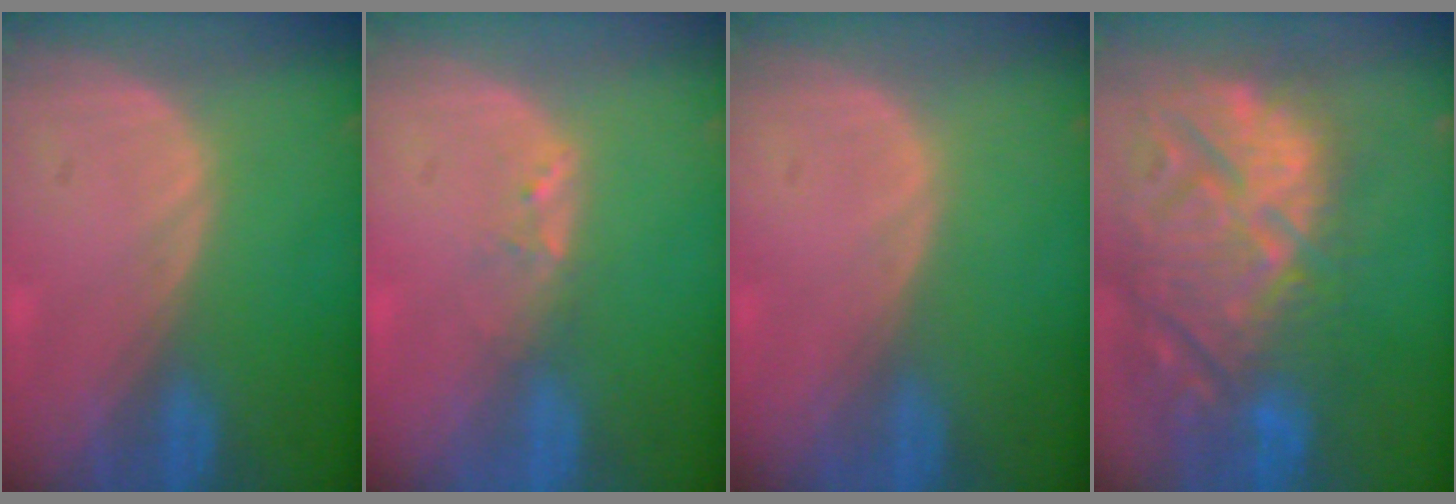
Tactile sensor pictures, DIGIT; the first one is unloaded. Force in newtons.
{"total": 1.6, "press": 1.5, "slide": 0.3}
{"total": 0.0}
{"total": 15.4, "press": 13.1, "slide": 8.0}